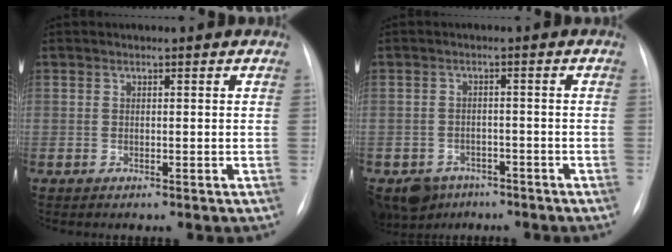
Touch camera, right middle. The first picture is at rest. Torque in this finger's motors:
{"motor_torque": [-0.03, -0.30, 0.10, 0.04]}